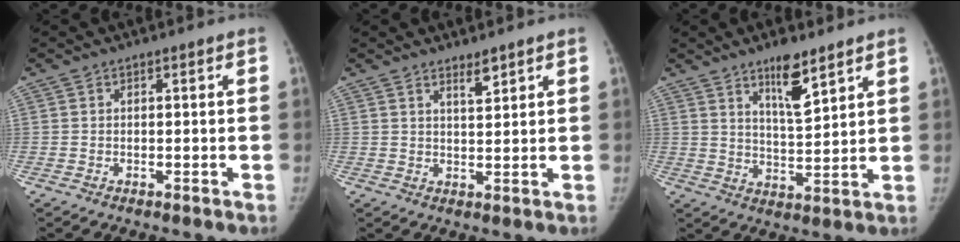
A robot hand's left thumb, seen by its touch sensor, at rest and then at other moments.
{"total": 2.6, "force": [2.1, 0.5, 1.5], "torque": [-0.019, -0.021, 0.039]}
{"total": 8.3, "force": [5.5, 2.2, 5.8], "torque": [-0.085, -0.042, 0.097]}